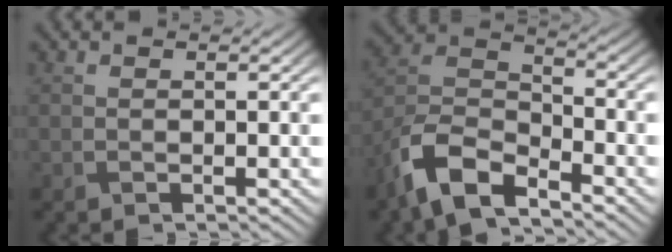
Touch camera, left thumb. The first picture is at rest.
{"total": 10.1, "force": [-7.1, 3.9, 5.9], "torque": [-0.128, -0.008, -0.160]}